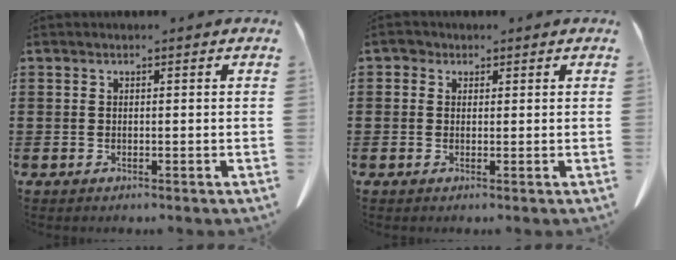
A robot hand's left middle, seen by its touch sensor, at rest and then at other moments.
{"total": 1.1, "force": [0.6, 0.9, 0.2], "torque": [-0.008, 0.006, 0.011]}